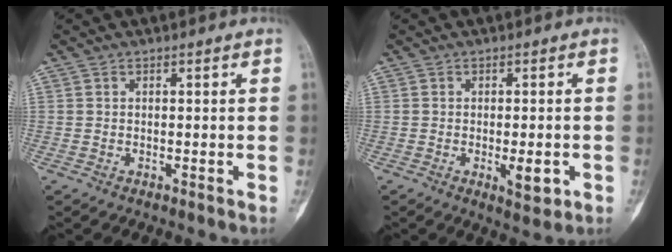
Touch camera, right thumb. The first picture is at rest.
{"total": 4.5, "force": [-1.2, 1.6, 4.1], "torque": [-0.055, -0.005, -0.009]}